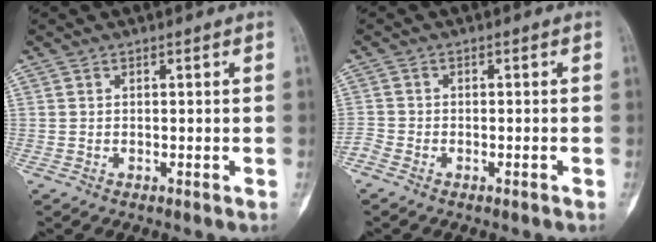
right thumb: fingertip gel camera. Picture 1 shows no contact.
{"total": 2.1, "force": [-1.8, 0.7, 0.8], "torque": [-0.017, 0.003, -0.035]}